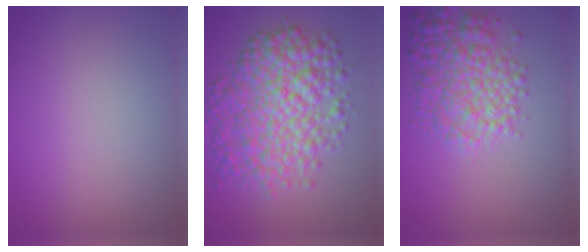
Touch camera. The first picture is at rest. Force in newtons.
{"total": 8.8, "press": 8.8, "slide": 0.1}
{"total": 5.8, "press": 5.8, "slide": 0.1}